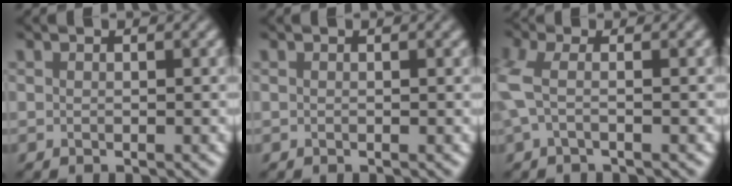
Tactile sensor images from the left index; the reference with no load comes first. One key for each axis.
{"total": 0.7, "fx": 0.4, "fy": 0.4, "fz": 0.5, "tx": -0.003, "ty": 0.004, "tz": 0.001}
{"total": 3.1, "fx": -0.6, "fy": 0.9, "fz": 2.9, "tx": -0.077, "ty": 0.009, "tz": -0.011}